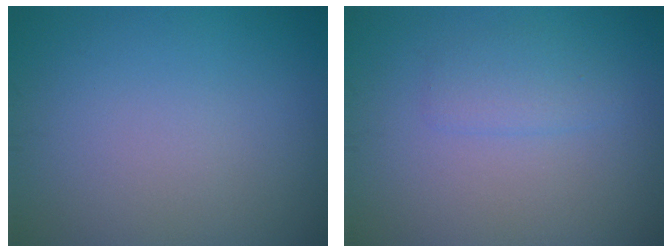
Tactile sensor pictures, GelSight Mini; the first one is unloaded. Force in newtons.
{"total": 1.7, "press": 1.7, "slide": 0.0}